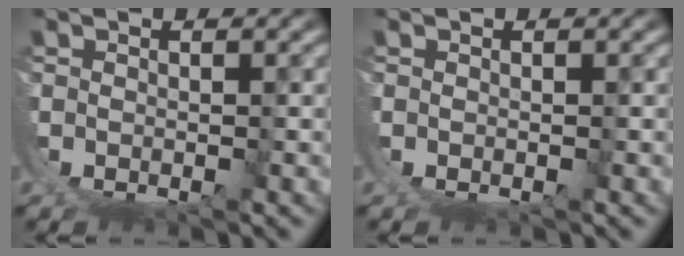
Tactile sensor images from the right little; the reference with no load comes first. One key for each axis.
{"total": 0.0}